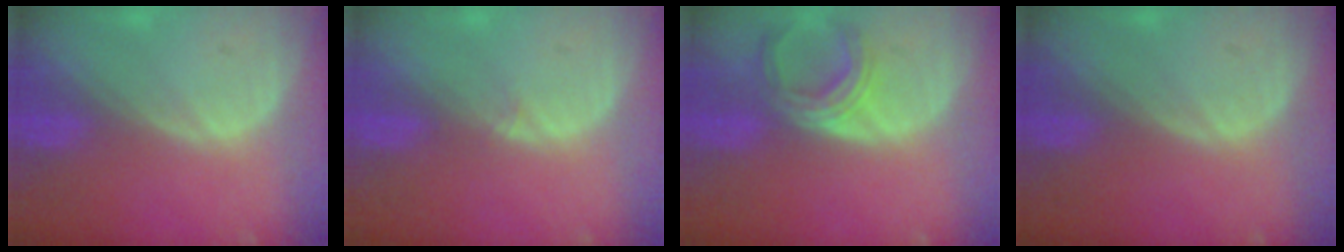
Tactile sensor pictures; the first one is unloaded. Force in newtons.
{"total": 0.9, "press": 0.5, "slide": 0.7}
{"total": 5.7, "press": 5.7, "slide": 0.5}
{"total": 0.0}